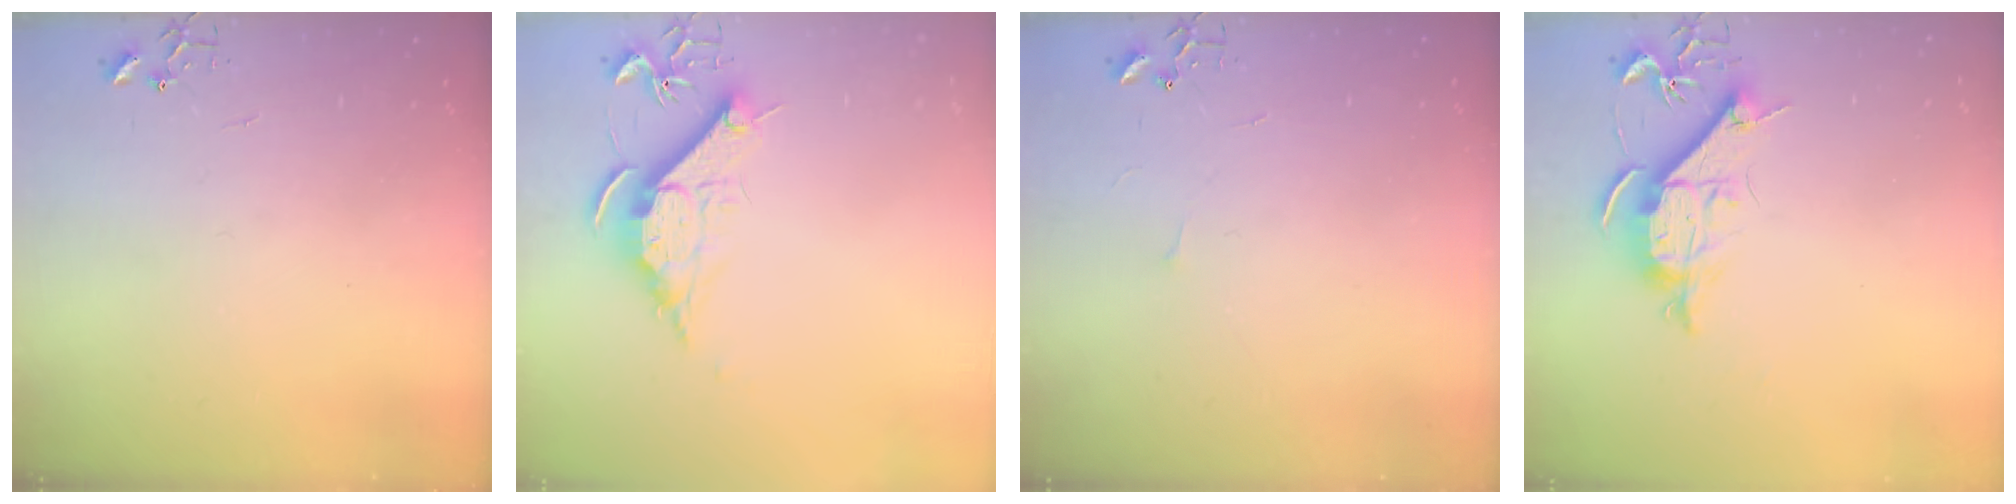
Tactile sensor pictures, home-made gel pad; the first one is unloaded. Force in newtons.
{"total": 12.4, "press": 12.3, "slide": 1.0}
{"total": 2.7, "press": 2.6, "slide": 0.4}
{"total": 10.4, "press": 10.4, "slide": 1.1}